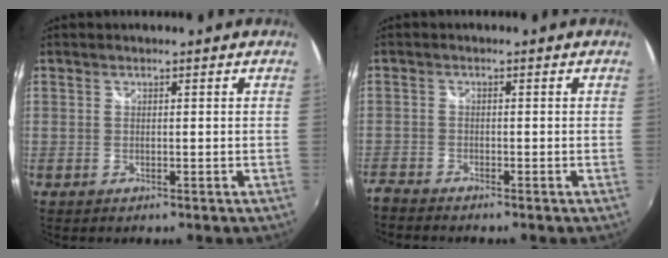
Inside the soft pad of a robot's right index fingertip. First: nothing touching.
{"total": 3.1, "force": [-3.0, 0.6, 0.3], "torque": [-0.020, -0.014, -0.064]}